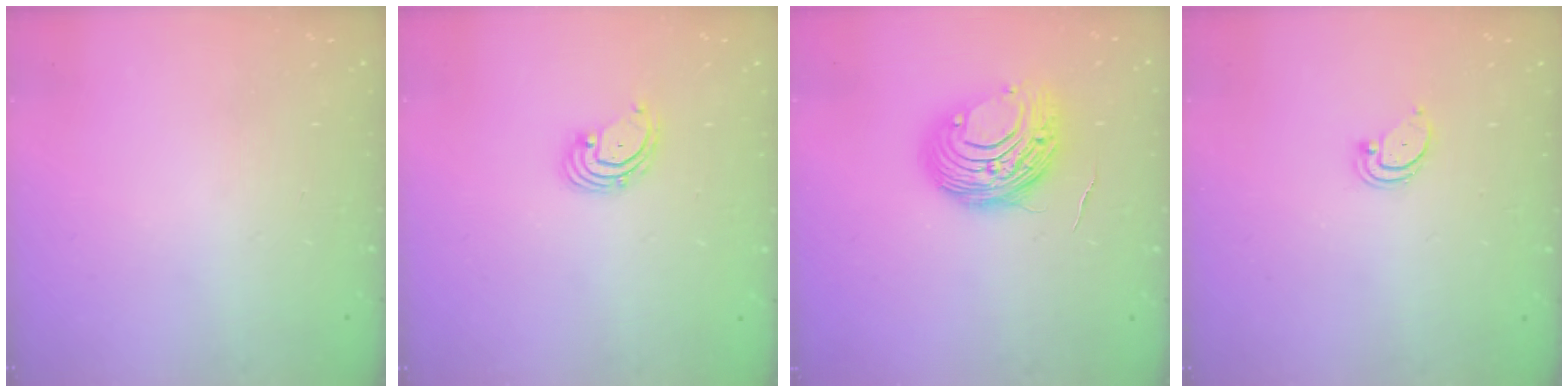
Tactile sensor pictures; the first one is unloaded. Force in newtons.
{"total": 2.6, "press": 2.5, "slide": 0.6}
{"total": 11.3, "press": 11.3, "slide": 0.9}
{"total": 1.9, "press": 1.9, "slide": 0.2}